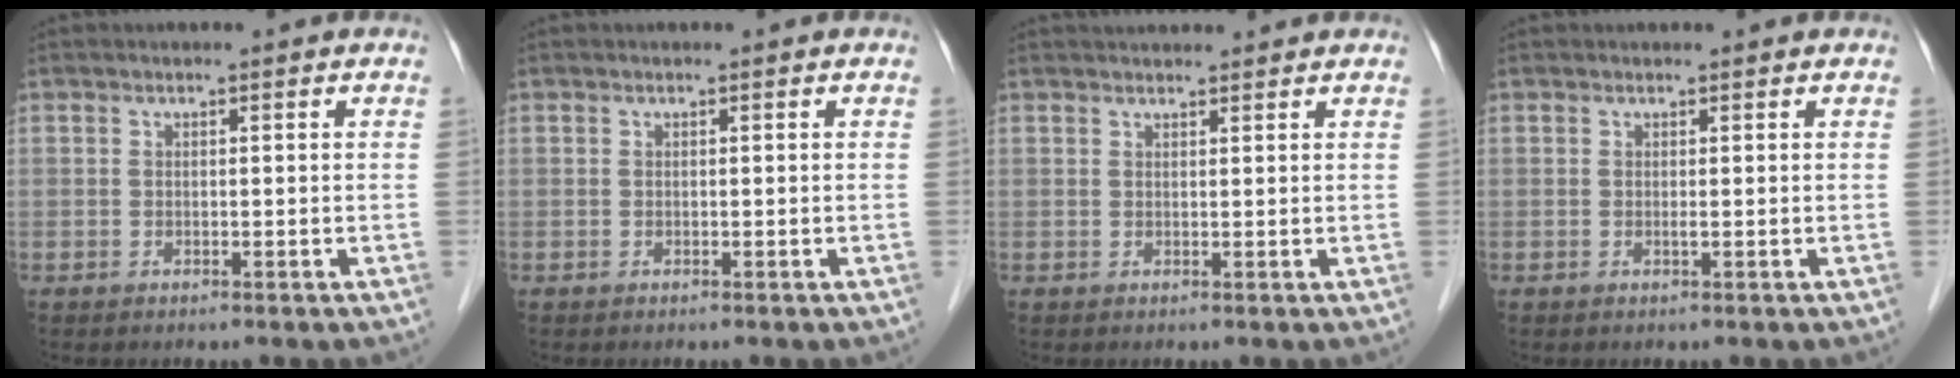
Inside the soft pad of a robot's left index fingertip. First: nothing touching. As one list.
[{"total": 0.0}, {"total": 4.7, "force": [4.4, 1.2, 1.2], "torque": [-0.004, 0.029, 0.062]}, {"total": 0.8, "force": [0.5, 0.4, 0.5], "torque": [-0.008, 0.002, 0.006]}]